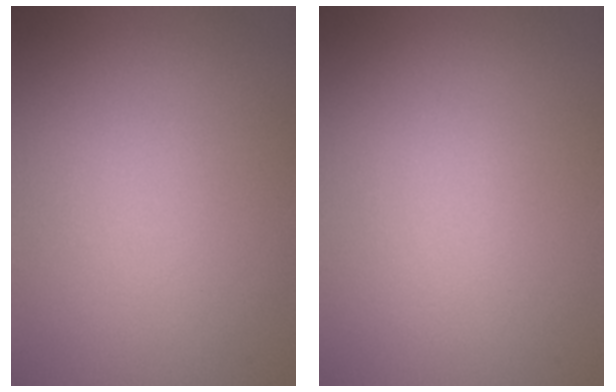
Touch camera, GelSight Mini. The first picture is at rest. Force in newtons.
{"total": 0.0}